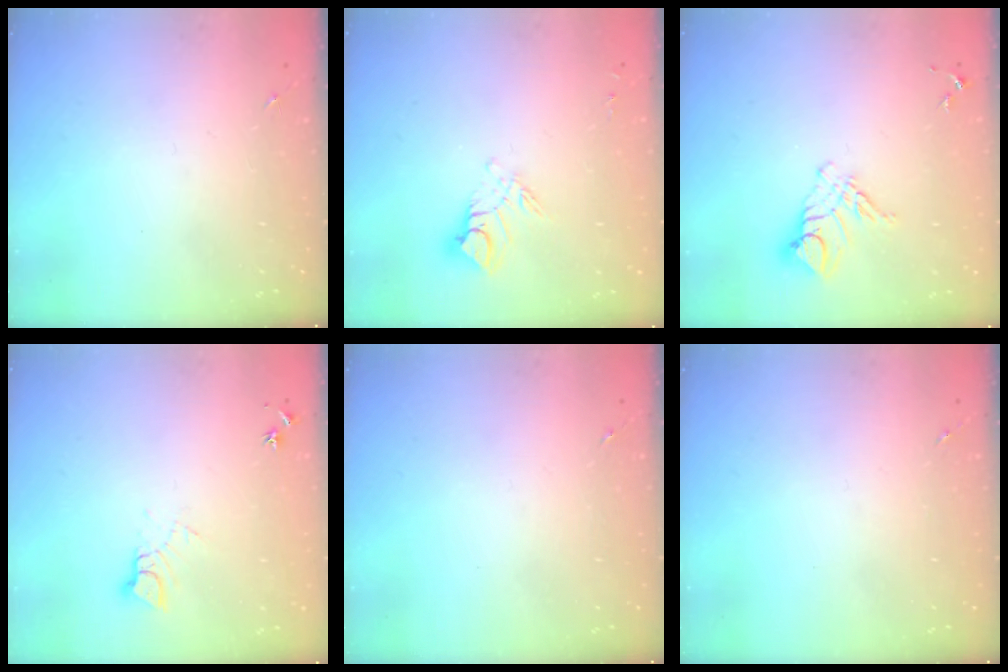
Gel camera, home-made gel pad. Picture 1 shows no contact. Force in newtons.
{"total": 10.0, "press": 9.9, "slide": 1.0}
{"total": 9.9, "press": 9.8, "slide": 1.1}
{"total": 5.4, "press": 5.4, "slide": 0.5}
{"total": 0.0}
{"total": 0.0}